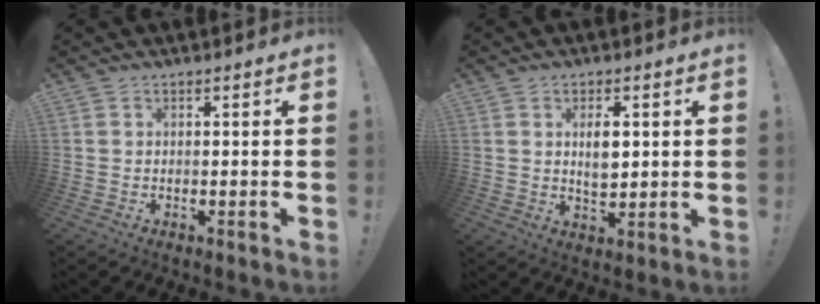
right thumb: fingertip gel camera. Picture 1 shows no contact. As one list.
[{"total": 5.8, "force": [1.4, 3.4, 4.5], "torque": [-0.059, -0.002, 0.020]}]